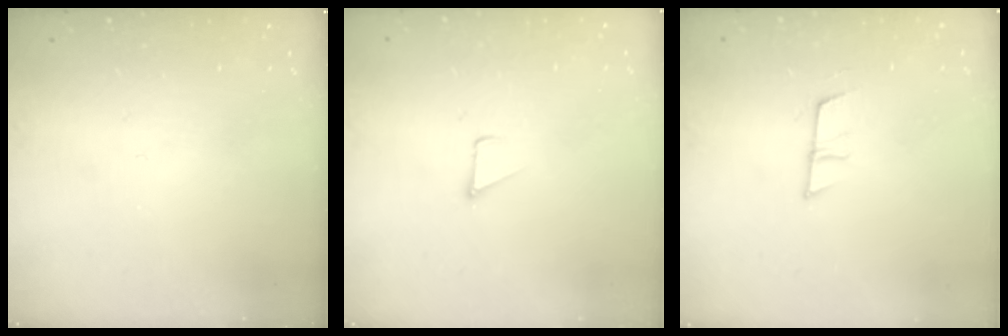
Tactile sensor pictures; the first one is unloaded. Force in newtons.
{"total": 1.2, "press": 1.2, "slide": 0.1}
{"total": 7.2, "press": 7.1, "slide": 0.5}